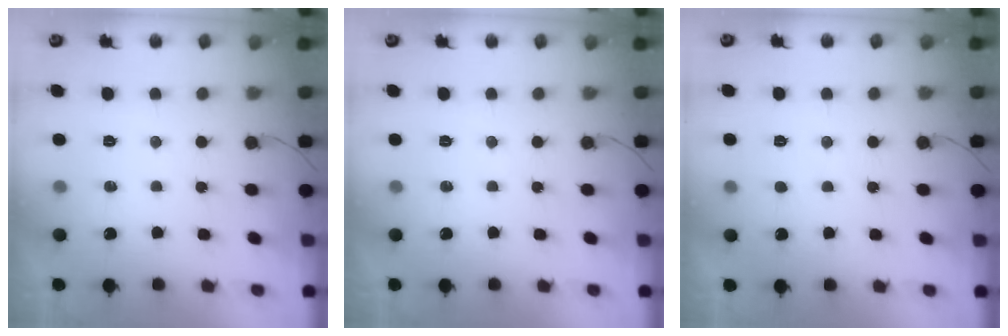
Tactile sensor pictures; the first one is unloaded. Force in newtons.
{"total": 0.0}
{"total": 1.6, "press": 1.6, "slide": 0.2}